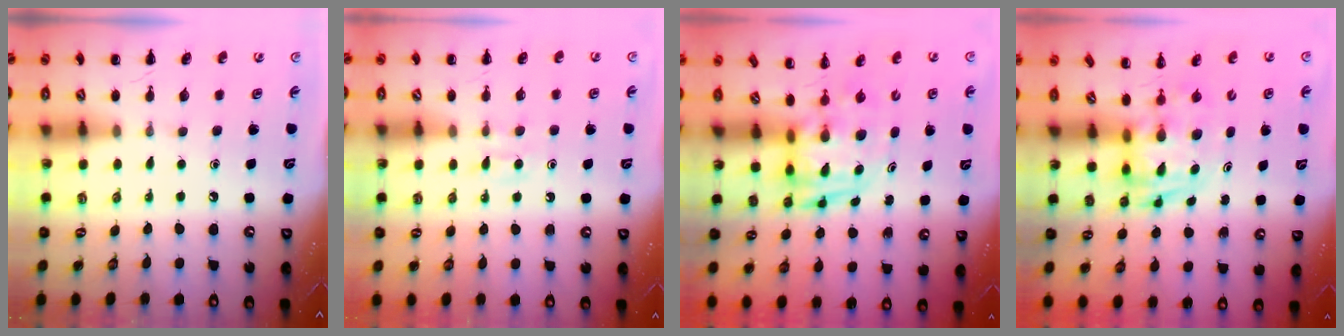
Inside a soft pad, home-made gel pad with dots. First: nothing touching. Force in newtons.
{"total": 4.6, "press": 4.5, "slide": 1.2}
{"total": 3.3, "press": 3.2, "slide": 0.7}
{"total": 2.7, "press": 2.6, "slide": 0.5}